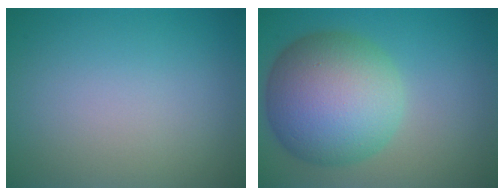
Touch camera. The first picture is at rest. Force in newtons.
{"total": 11.0, "press": 11.0, "slide": 0.4}